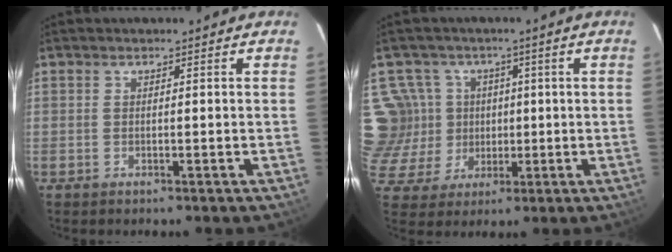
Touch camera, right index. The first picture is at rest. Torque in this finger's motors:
{"motor_torque": [-0.04, 0.11, -0.10, -0.14]}